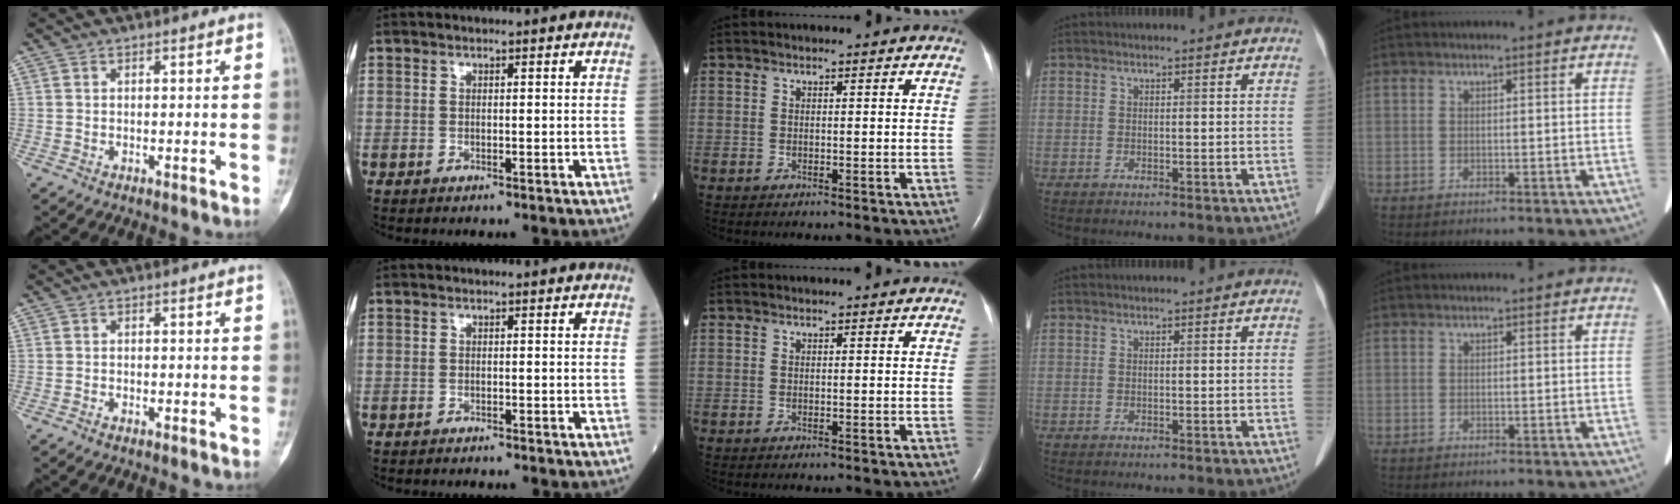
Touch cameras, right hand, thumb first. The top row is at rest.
{"thumb": {"total": 0.6, "force": [-0.5, 0.3, 0.3], "torque": [-0.009, 0.002, -0.011]}, "index": {"total": 1.9, "force": [-1.8, 0.1, 0.5], "torque": [-0.009, -0.001, -0.022]}}